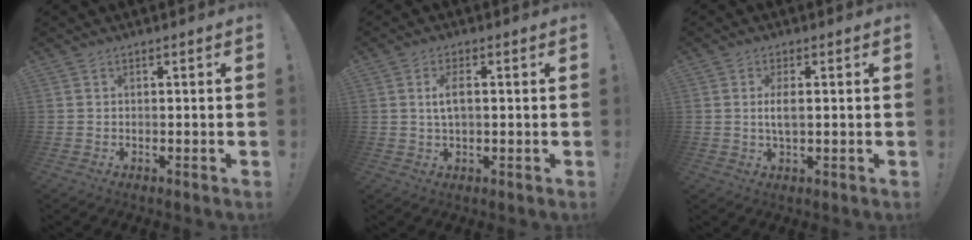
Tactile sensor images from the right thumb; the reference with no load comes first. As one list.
[{"total": 4.3, "force": [0.7, 1.8, 3.8], "torque": [-0.060, 0.000, 0.008]}, {"total": 3.9, "force": [0.3, 1.4, 3.7], "torque": [-0.062, -0.006, 0.000]}]